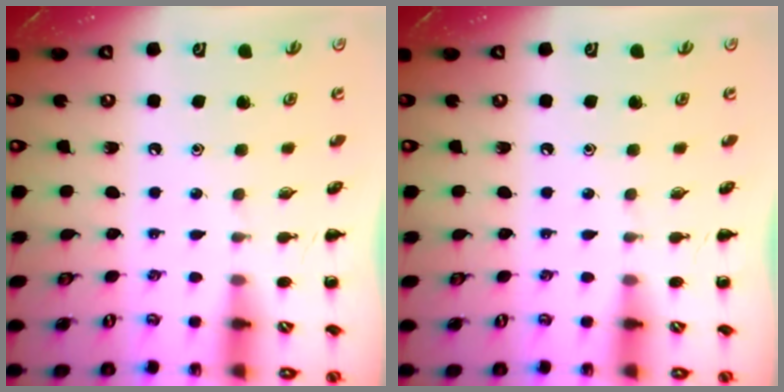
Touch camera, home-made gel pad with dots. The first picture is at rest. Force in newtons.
{"total": 0.0}